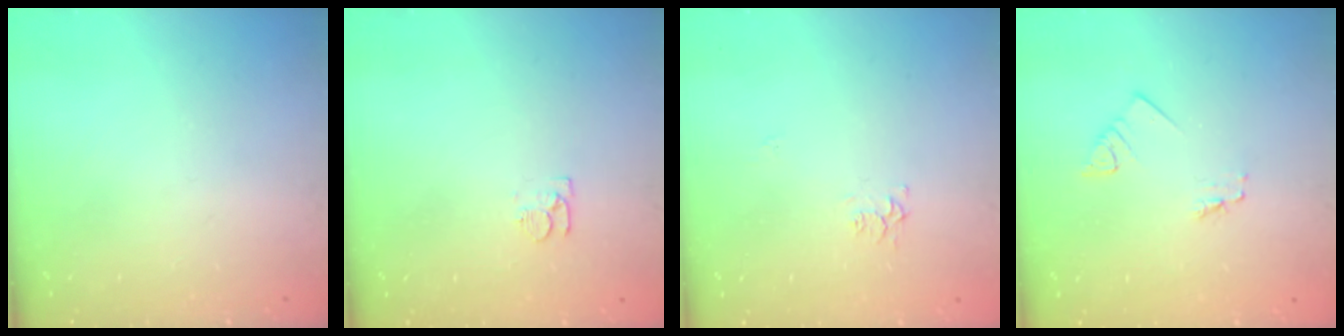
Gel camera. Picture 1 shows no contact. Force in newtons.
{"total": 4.1, "press": 4.0, "slide": 0.5}
{"total": 4.7, "press": 4.6, "slide": 0.6}
{"total": 2.7, "press": 2.7, "slide": 0.3}